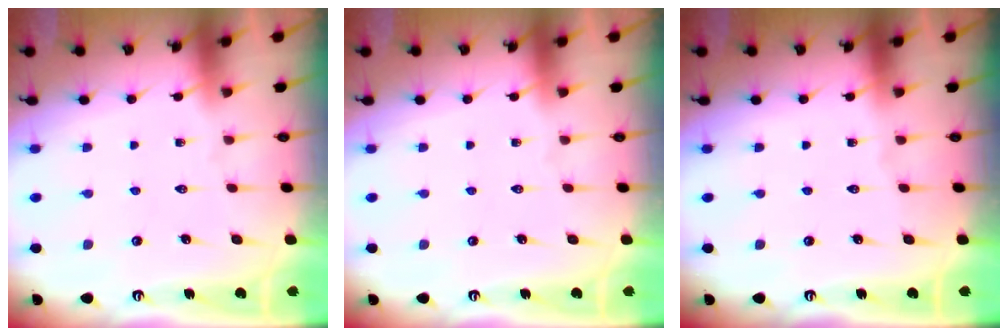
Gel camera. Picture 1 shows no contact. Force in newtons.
{"total": 0.0}
{"total": 0.0}